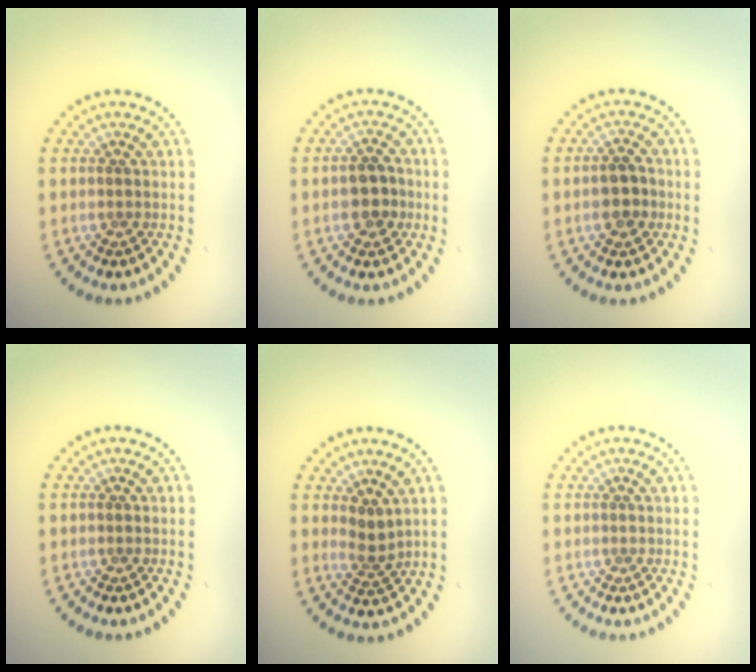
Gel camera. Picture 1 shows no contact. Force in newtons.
{"total": 2.8, "press": 2.8, "slide": 0.4}
{"total": 2.3, "press": 2.2, "slide": 0.7}
{"total": 0.0}
{"total": 2.0, "press": 1.3, "slide": 1.4}
{"total": 0.0}